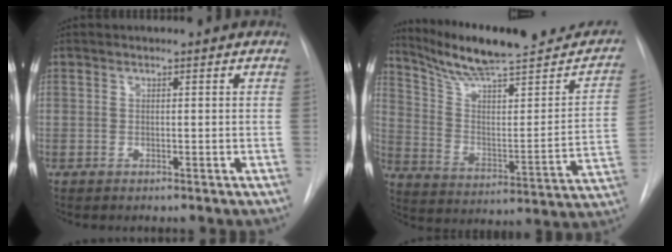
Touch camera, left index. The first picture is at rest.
{"total": 23.4, "force": [20.1, 3.5, 11.5], "torque": [-0.167, -0.039, 0.291]}